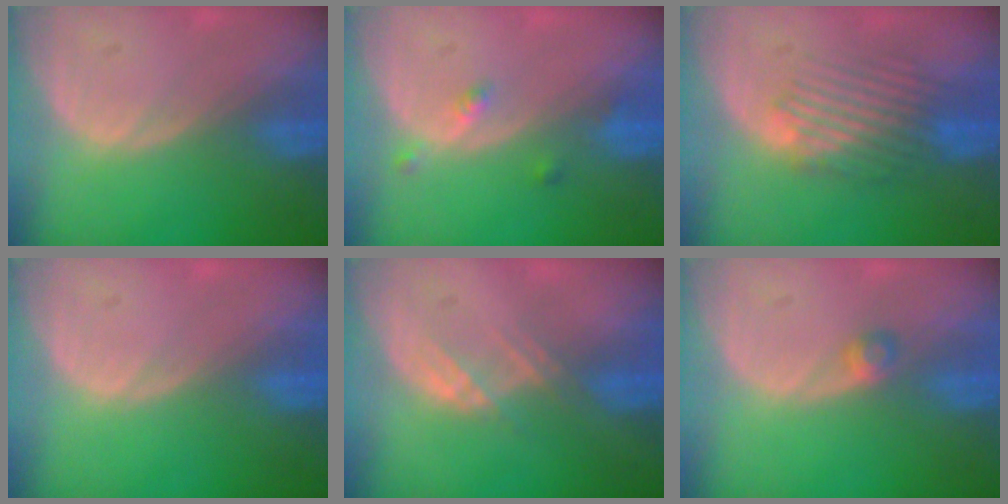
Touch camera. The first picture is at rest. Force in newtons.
{"total": 2.2, "press": 1.8, "slide": 1.3}
{"total": 5.4, "press": 5.1, "slide": 1.7}
{"total": 0.0}
{"total": 2.6, "press": 2.5, "slide": 0.7}
{"total": 1.8, "press": 1.6, "slide": 0.8}